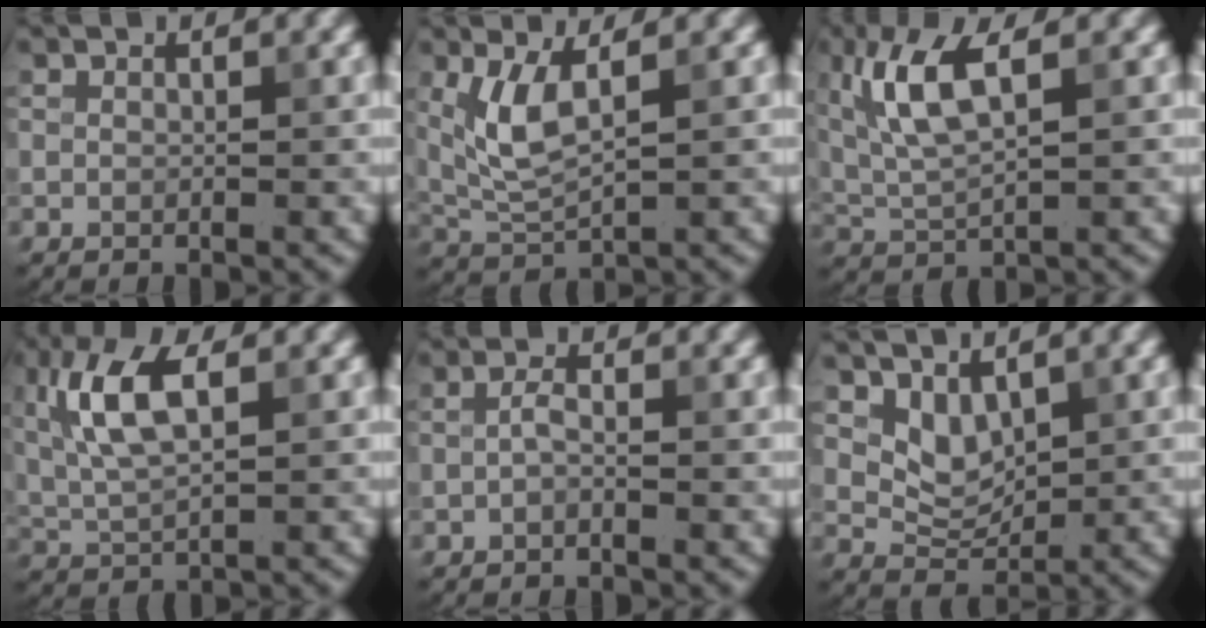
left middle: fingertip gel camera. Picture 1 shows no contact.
{"total": 4.2, "force": [1.3, 1.5, 3.7], "torque": [-0.093, -0.005, 0.034]}
{"total": 6.3, "force": [2.3, 2.1, 5.5], "torque": [-0.122, 0.009, 0.048]}
{"total": 6.4, "force": [1.9, 2.6, 5.5], "torque": [-0.119, 0.012, 0.036]}
{"total": 1.0, "force": [-0.5, 0.3, 0.9], "torque": [-0.021, 0.003, -0.012]}
{"total": 2.9, "force": [1.5, 1.7, 1.7], "torque": [-0.032, -0.010, 0.035]}